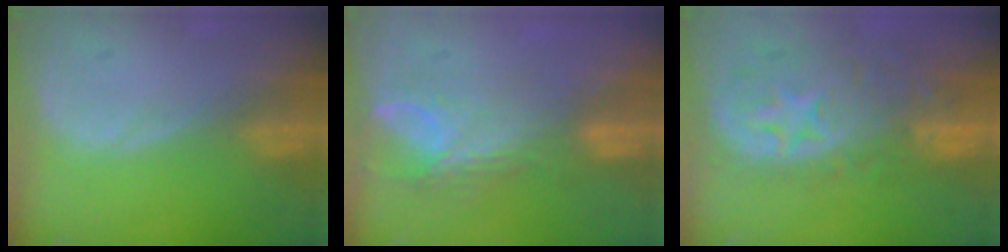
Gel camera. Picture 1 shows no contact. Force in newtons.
{"total": 8.0, "press": 6.6, "slide": 4.4}
{"total": 11.0, "press": 9.8, "slide": 5.1}